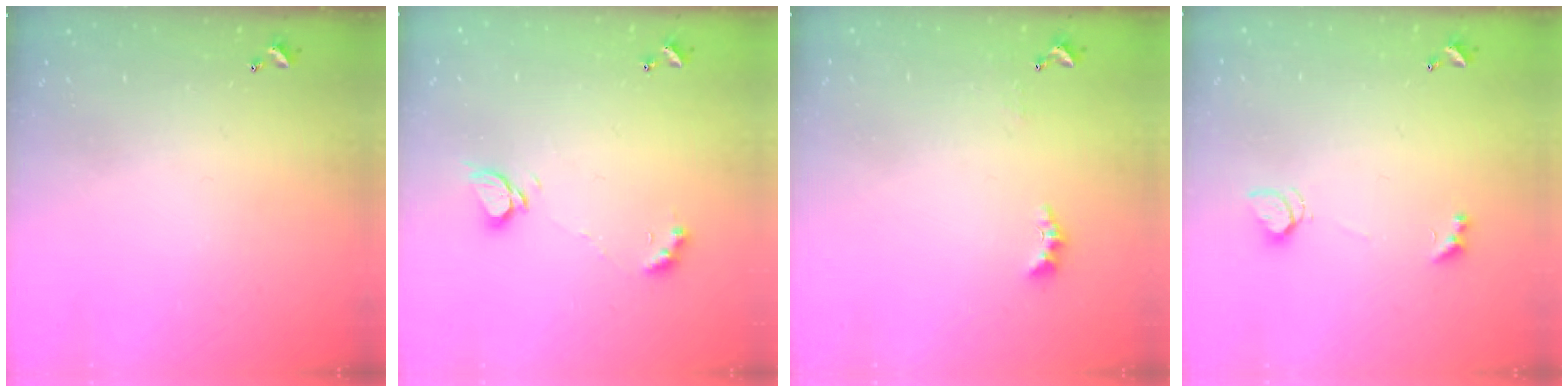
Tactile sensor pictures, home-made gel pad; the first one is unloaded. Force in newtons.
{"total": 2.8, "press": 2.8, "slide": 0.3}
{"total": 2.2, "press": 2.1, "slide": 0.7}
{"total": 2.5, "press": 2.4, "slide": 0.6}